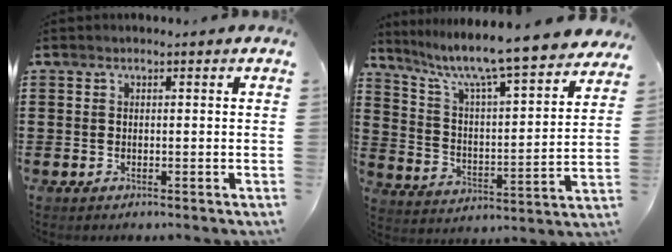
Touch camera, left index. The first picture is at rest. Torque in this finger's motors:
{"motor_torque": [2.14, 0.00, 0.44, 0.21]}